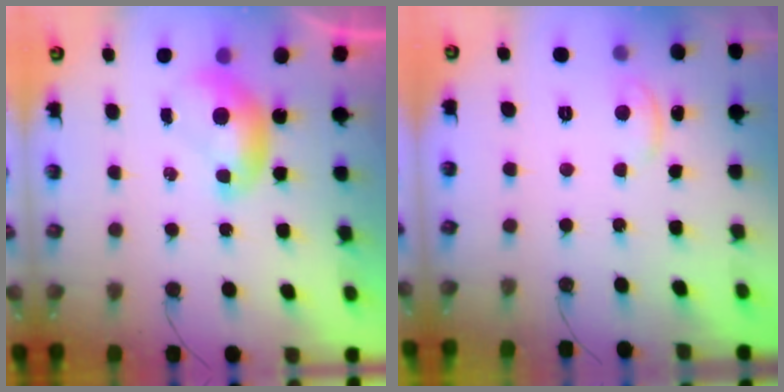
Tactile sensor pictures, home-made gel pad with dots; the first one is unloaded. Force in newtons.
{"total": 2.6, "press": 2.6, "slide": 0.2}